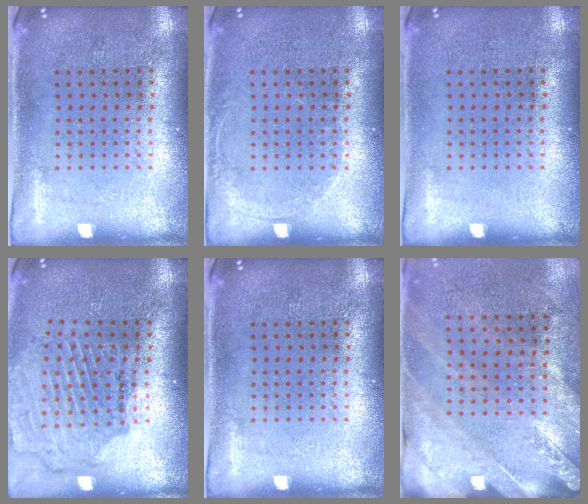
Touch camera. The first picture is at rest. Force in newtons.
{"total": 0.9, "press": 0.8, "slide": 0.2}
{"total": 0.0}
{"total": 1.6, "press": 1.6, "slide": 0.1}
{"total": 0.0}
{"total": 2.5, "press": 2.0, "slide": 1.5}